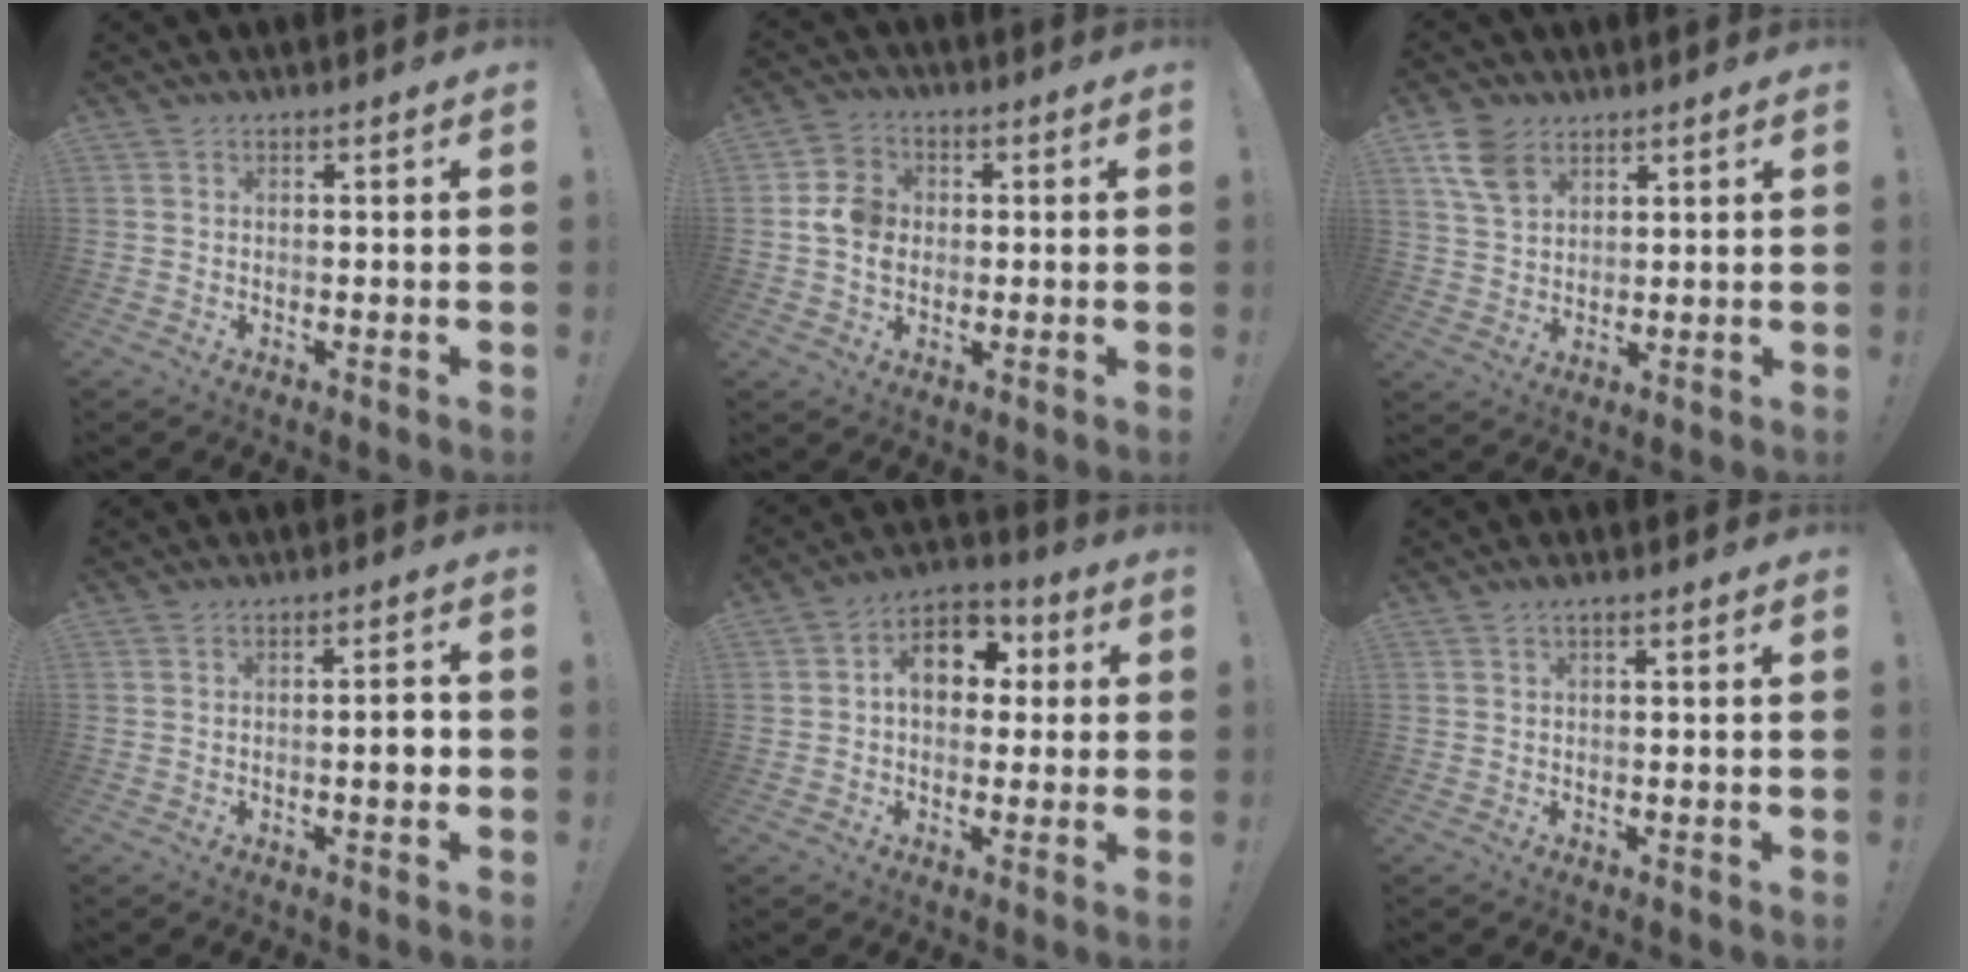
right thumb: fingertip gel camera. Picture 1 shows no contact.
{"total": 7.7, "force": [0.0, 6.7, 3.7], "torque": [-0.058, 0.013, 0.002]}
{"total": 9.2, "force": [5.4, 5.8, 4.7], "torque": [-0.088, -0.019, 0.106]}
{"total": 4.1, "force": [-0.8, 0.9, 3.9], "torque": [-0.056, 0.002, -0.016]}
{"total": 11.8, "force": [2.3, 8.5, 7.9], "torque": [-0.114, 0.013, 0.046]}
{"total": 1.0, "force": [0.0, 0.0, 1.0], "torque": [-0.018, 0.001, -0.001]}